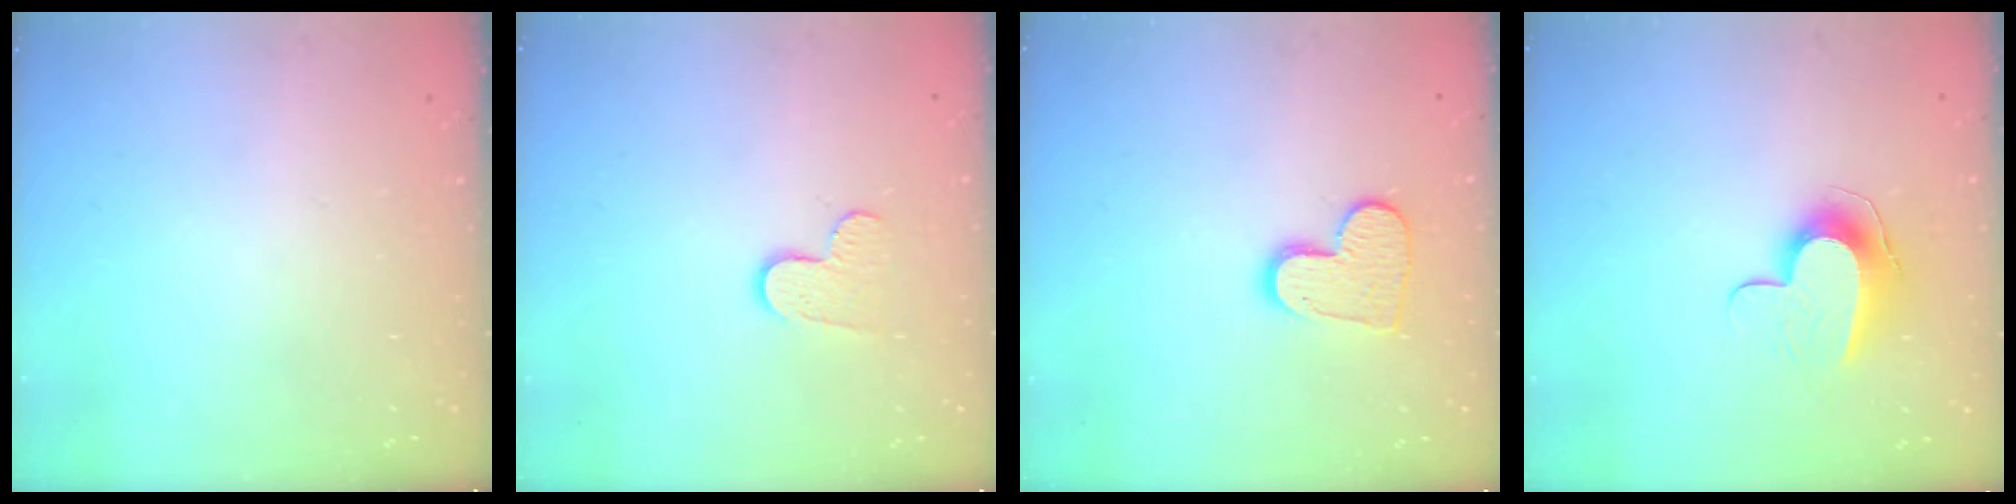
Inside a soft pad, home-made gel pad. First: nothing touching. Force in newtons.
{"total": 6.5, "press": 6.5, "slide": 0.4}
{"total": 11.2, "press": 11.1, "slide": 0.7}
{"total": 10.0, "press": 10.0, "slide": 0.3}